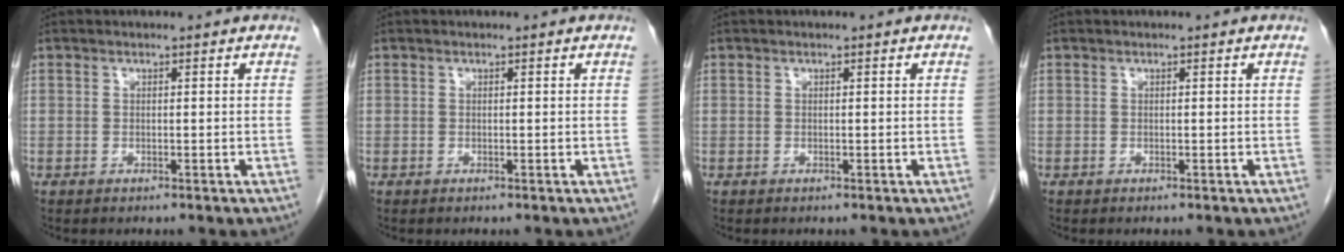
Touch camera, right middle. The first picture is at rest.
{"total": 0.0}
{"total": 0.0}
{"total": 0.0}